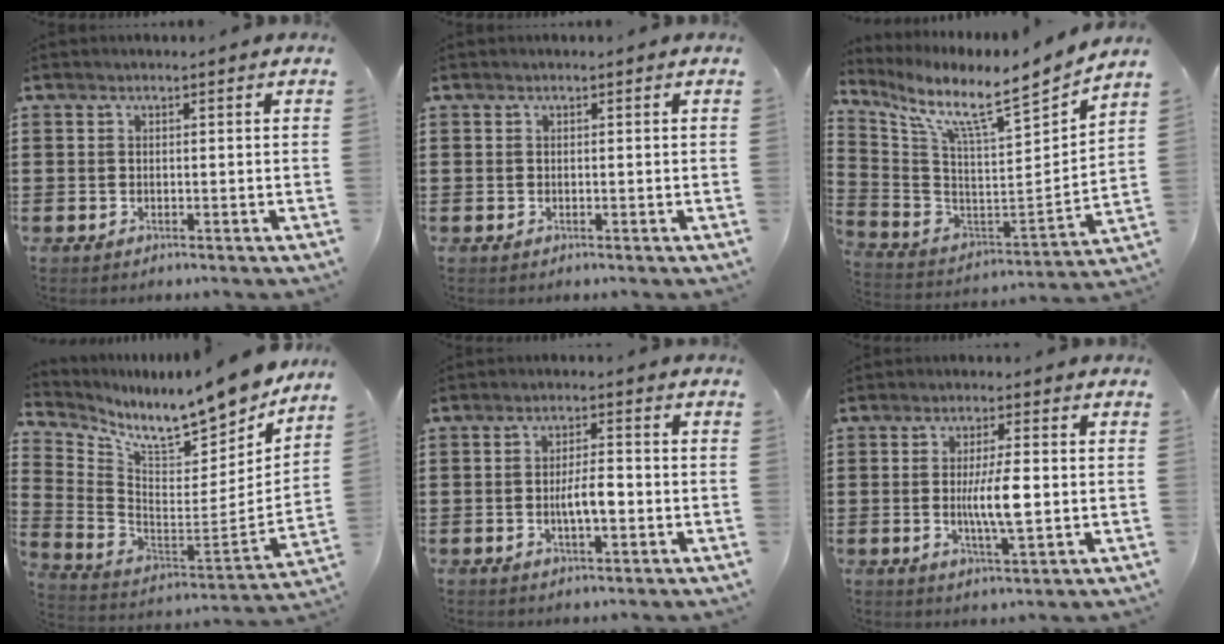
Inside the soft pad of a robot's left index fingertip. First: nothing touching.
{"total": 0.0}
{"total": 8.3, "force": [6.9, 0.3, 4.6], "torque": [-0.117, -0.071, 0.105]}
{"total": 10.6, "force": [9.4, 1.0, 5.0], "torque": [-0.106, -0.091, 0.152]}
{"total": 4.5, "force": [-1.0, 1.5, 4.1], "torque": [-0.081, 0.004, -0.021]}
{"total": 6.3, "force": [-0.3, 1.1, 6.2], "torque": [-0.107, -0.006, -0.012]}